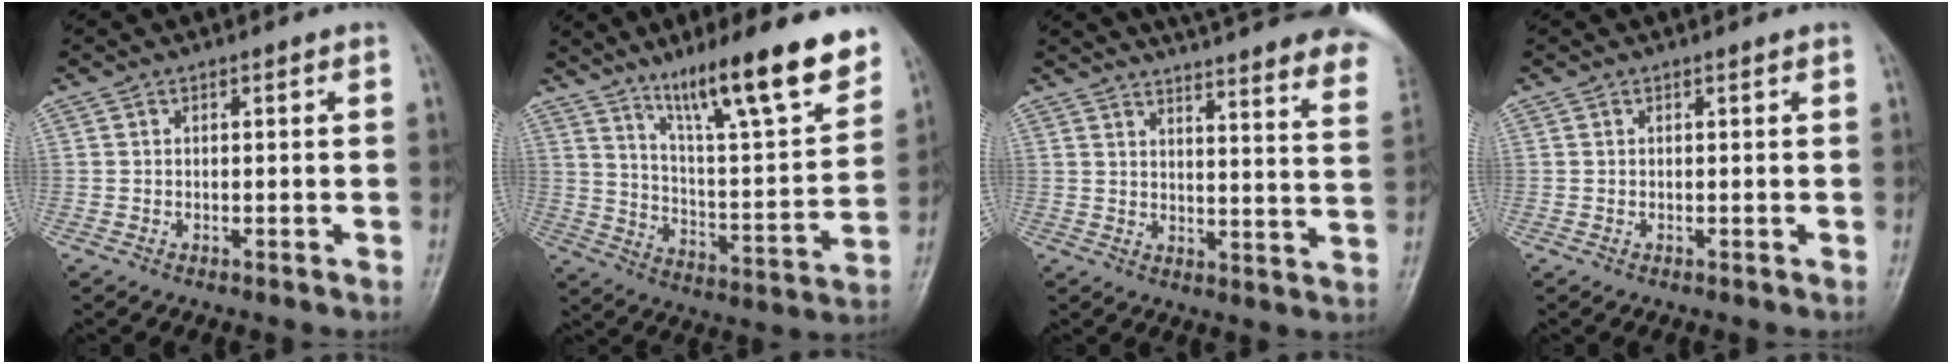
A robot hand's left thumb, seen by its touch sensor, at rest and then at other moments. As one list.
[{"total": 20.4, "force": [14.0, 3.4, 14.5], "torque": [-0.196, -0.069, 0.227]}, {"total": 27.8, "force": [23.9, 3.5, 13.8], "torque": [-0.163, -0.137, 0.277]}, {"total": 0.0}]